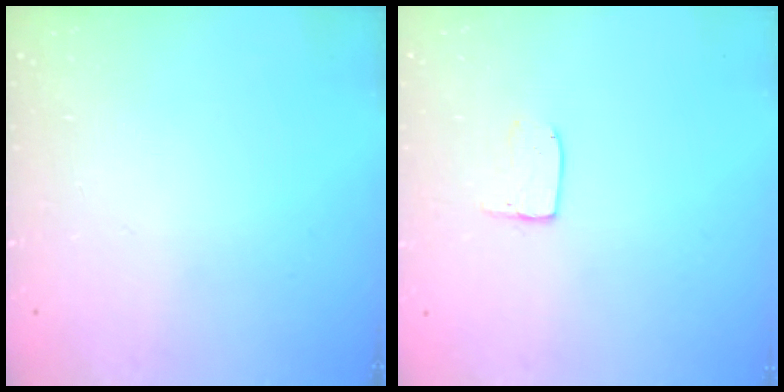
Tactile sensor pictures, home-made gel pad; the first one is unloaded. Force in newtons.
{"total": 5.2, "press": 5.2, "slide": 0.4}